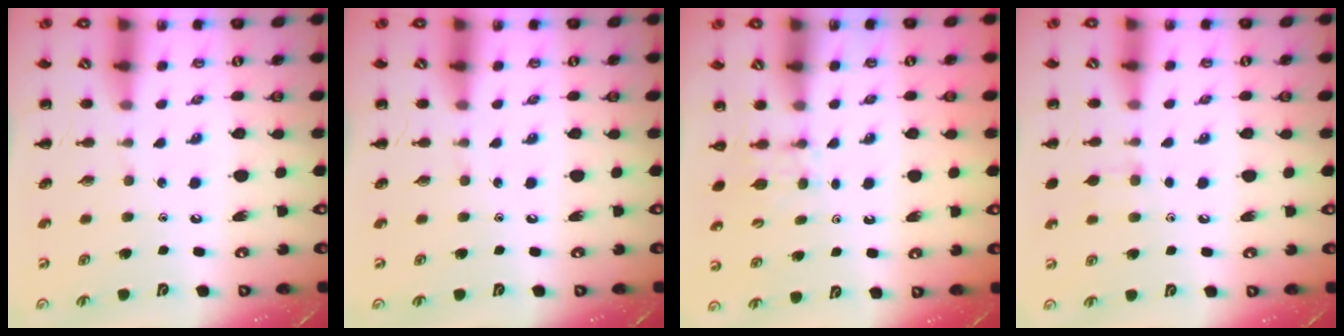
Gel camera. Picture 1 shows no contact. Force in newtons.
{"total": 0.0}
{"total": 4.1, "press": 3.9, "slide": 1.3}
{"total": 5.8, "press": 5.5, "slide": 2.0}